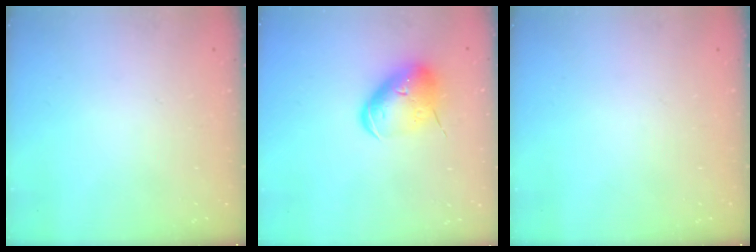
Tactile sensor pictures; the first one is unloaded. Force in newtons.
{"total": 10.0, "press": 9.8, "slide": 1.9}
{"total": 0.0}